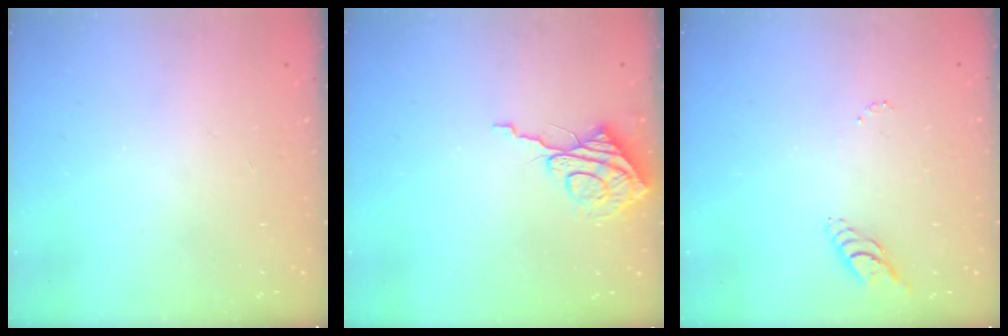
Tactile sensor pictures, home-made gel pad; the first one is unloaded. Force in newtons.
{"total": 10.1, "press": 10.0, "slide": 0.9}
{"total": 6.9, "press": 6.8, "slide": 0.7}